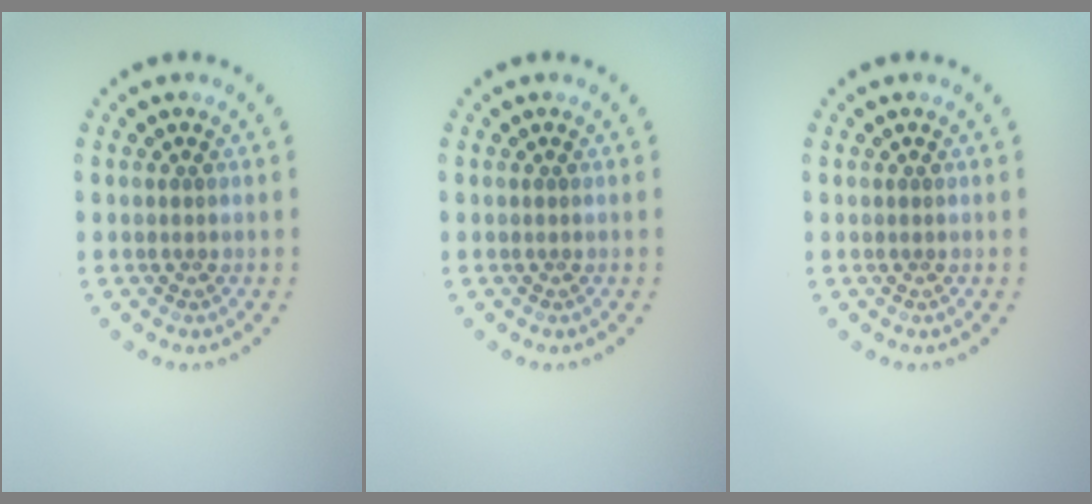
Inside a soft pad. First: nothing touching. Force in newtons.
{"total": 0.0}
{"total": 0.0}